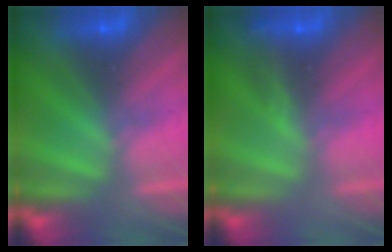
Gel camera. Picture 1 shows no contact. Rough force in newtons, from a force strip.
{"total": 3.0}